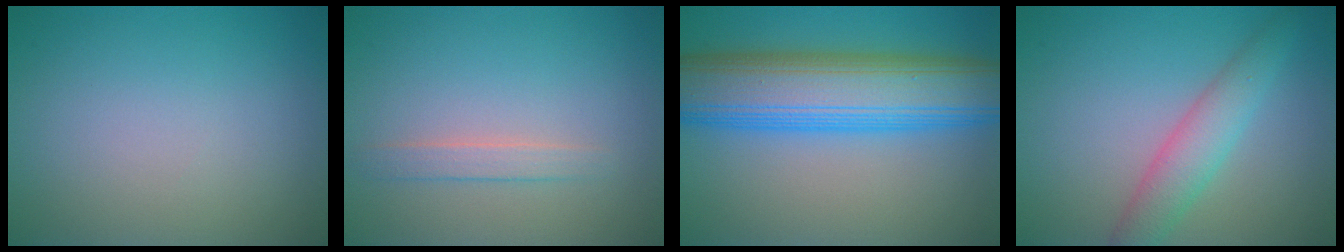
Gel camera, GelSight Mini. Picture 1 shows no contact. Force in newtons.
{"total": 1.5, "press": 1.5, "slide": 0.1}
{"total": 11.4, "press": 11.4, "slide": 0.1}
{"total": 3.5, "press": 3.5, "slide": 0.1}